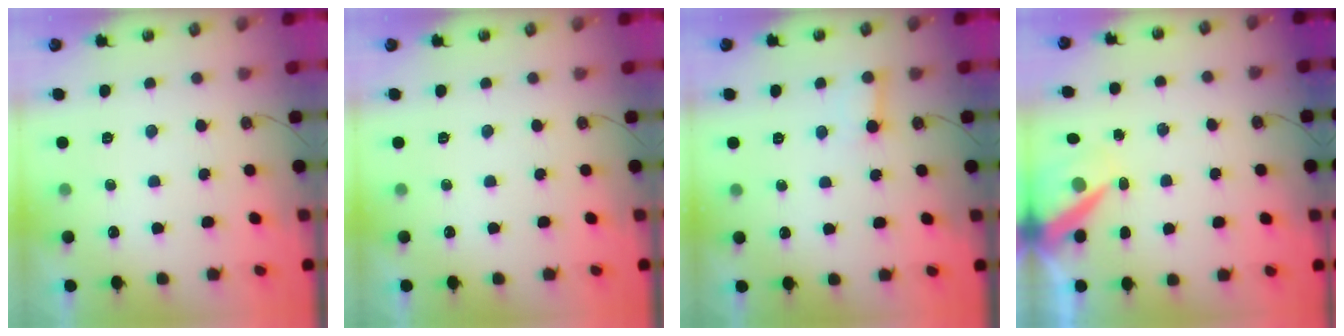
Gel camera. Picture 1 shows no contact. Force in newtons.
{"total": 0.0}
{"total": 4.9, "press": 4.9, "slide": 0.8}
{"total": 8.4, "press": 8.3, "slide": 0.9}